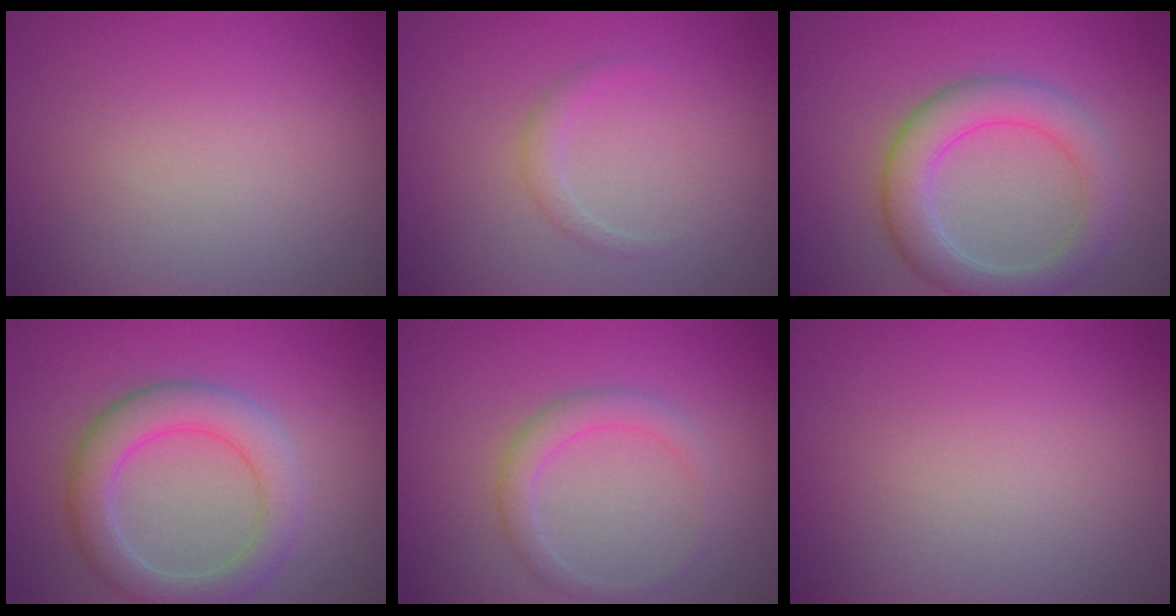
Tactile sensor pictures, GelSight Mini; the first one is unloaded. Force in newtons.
{"total": 1.1, "press": 1.1, "slide": 0.1}
{"total": 4.9, "press": 4.9, "slide": 0.0}
{"total": 4.9, "press": 4.8, "slide": 0.5}
{"total": 2.2, "press": 2.2, "slide": 0.1}
{"total": 0.0}